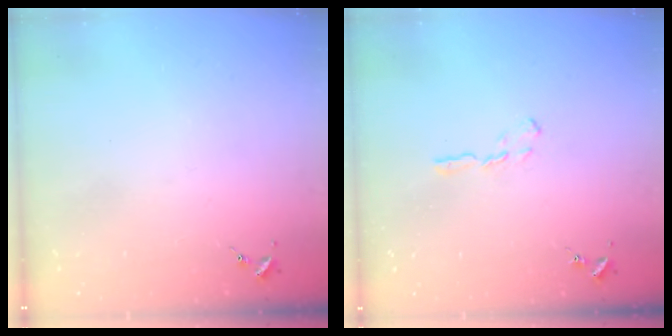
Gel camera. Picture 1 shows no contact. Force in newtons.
{"total": 3.9, "press": 3.9, "slide": 0.4}